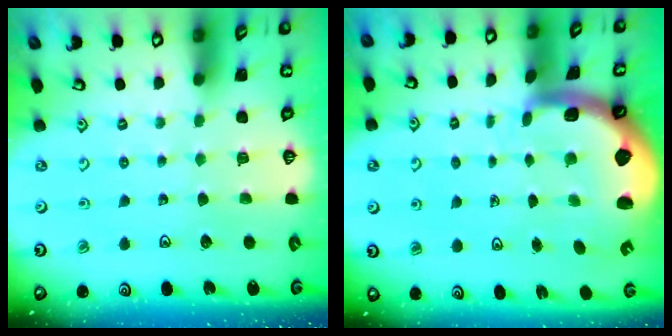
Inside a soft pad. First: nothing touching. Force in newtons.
{"total": 3.8, "press": 3.2, "slide": 2.1}